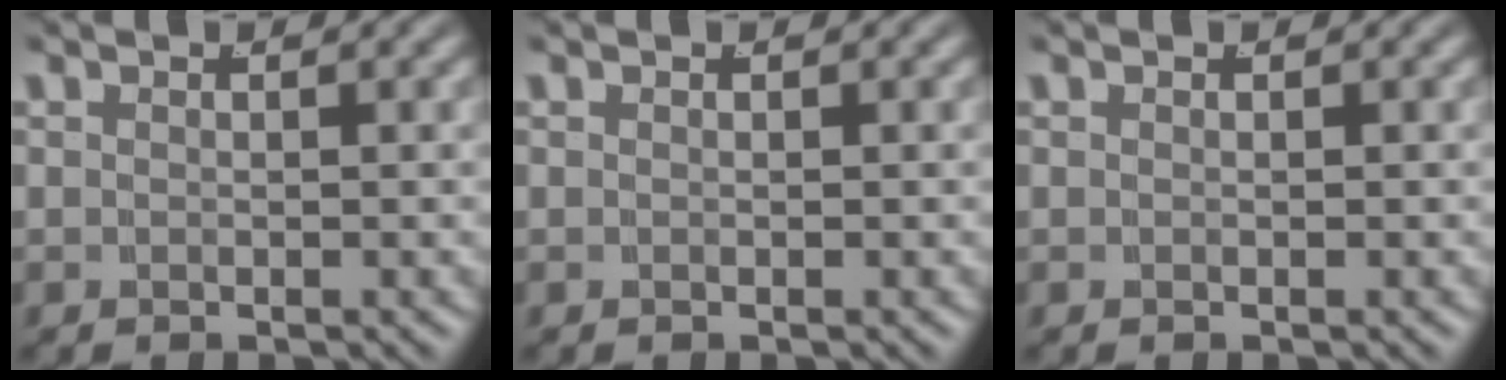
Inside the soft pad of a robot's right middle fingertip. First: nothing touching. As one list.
[{"total": 0.0}, {"total": 0.0}]